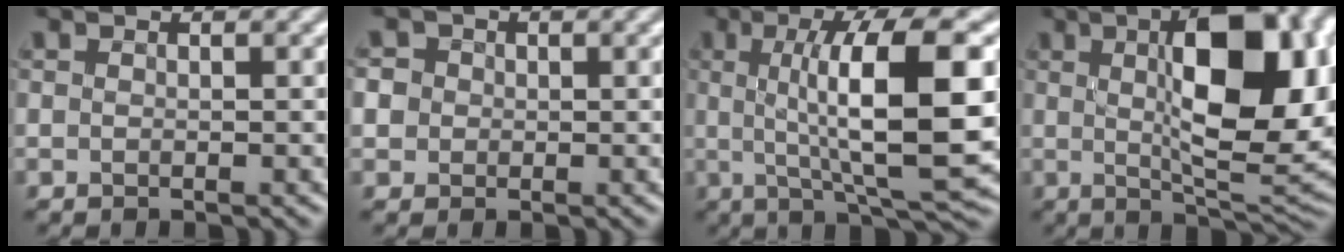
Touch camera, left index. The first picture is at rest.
{"total": 2.0, "force": [0.1, 2.0, 0.4], "torque": [-0.016, 0.011, 0.007]}
{"total": 10.9, "force": [1.0, 2.3, 10.7], "torque": [-0.159, 0.005, 0.027]}
{"total": 13.2, "force": [2.3, 4.5, 12.2], "torque": [-0.177, 0.006, 0.039]}